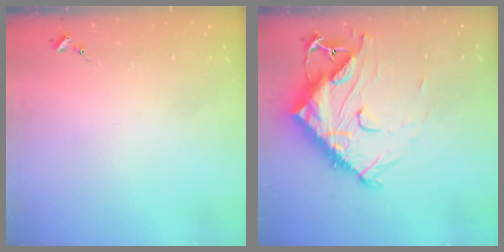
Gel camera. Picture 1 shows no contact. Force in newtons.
{"total": 18.8, "press": 18.7, "slide": 1.7}